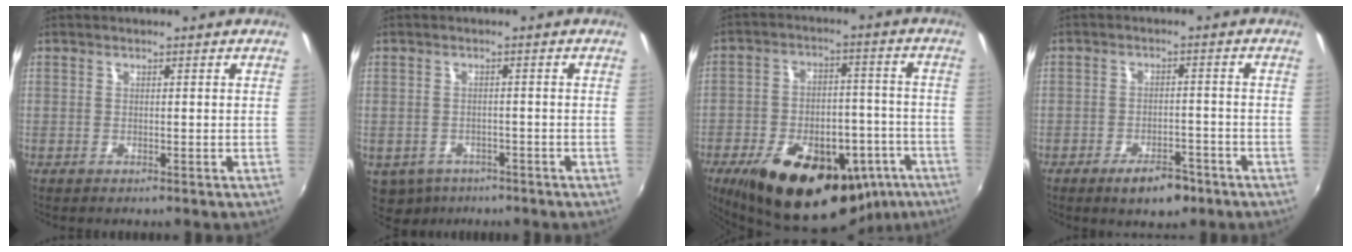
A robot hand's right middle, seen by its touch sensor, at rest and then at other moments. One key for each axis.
{"total": 7.3, "fx": -4.3, "fy": 5.0, "fz": 3.0, "tx": -0.076, "ty": -0.023, "tz": -0.056}
{"total": 27.5, "fx": -15.7, "fy": 14.3, "fz": 17.4, "tx": -0.304, "ty": -0.006, "tz": -0.200}
{"total": 6.0, "fx": -4.0, "fy": 2.8, "fz": 3.5, "tx": -0.069, "ty": 0.005, "tz": -0.051}